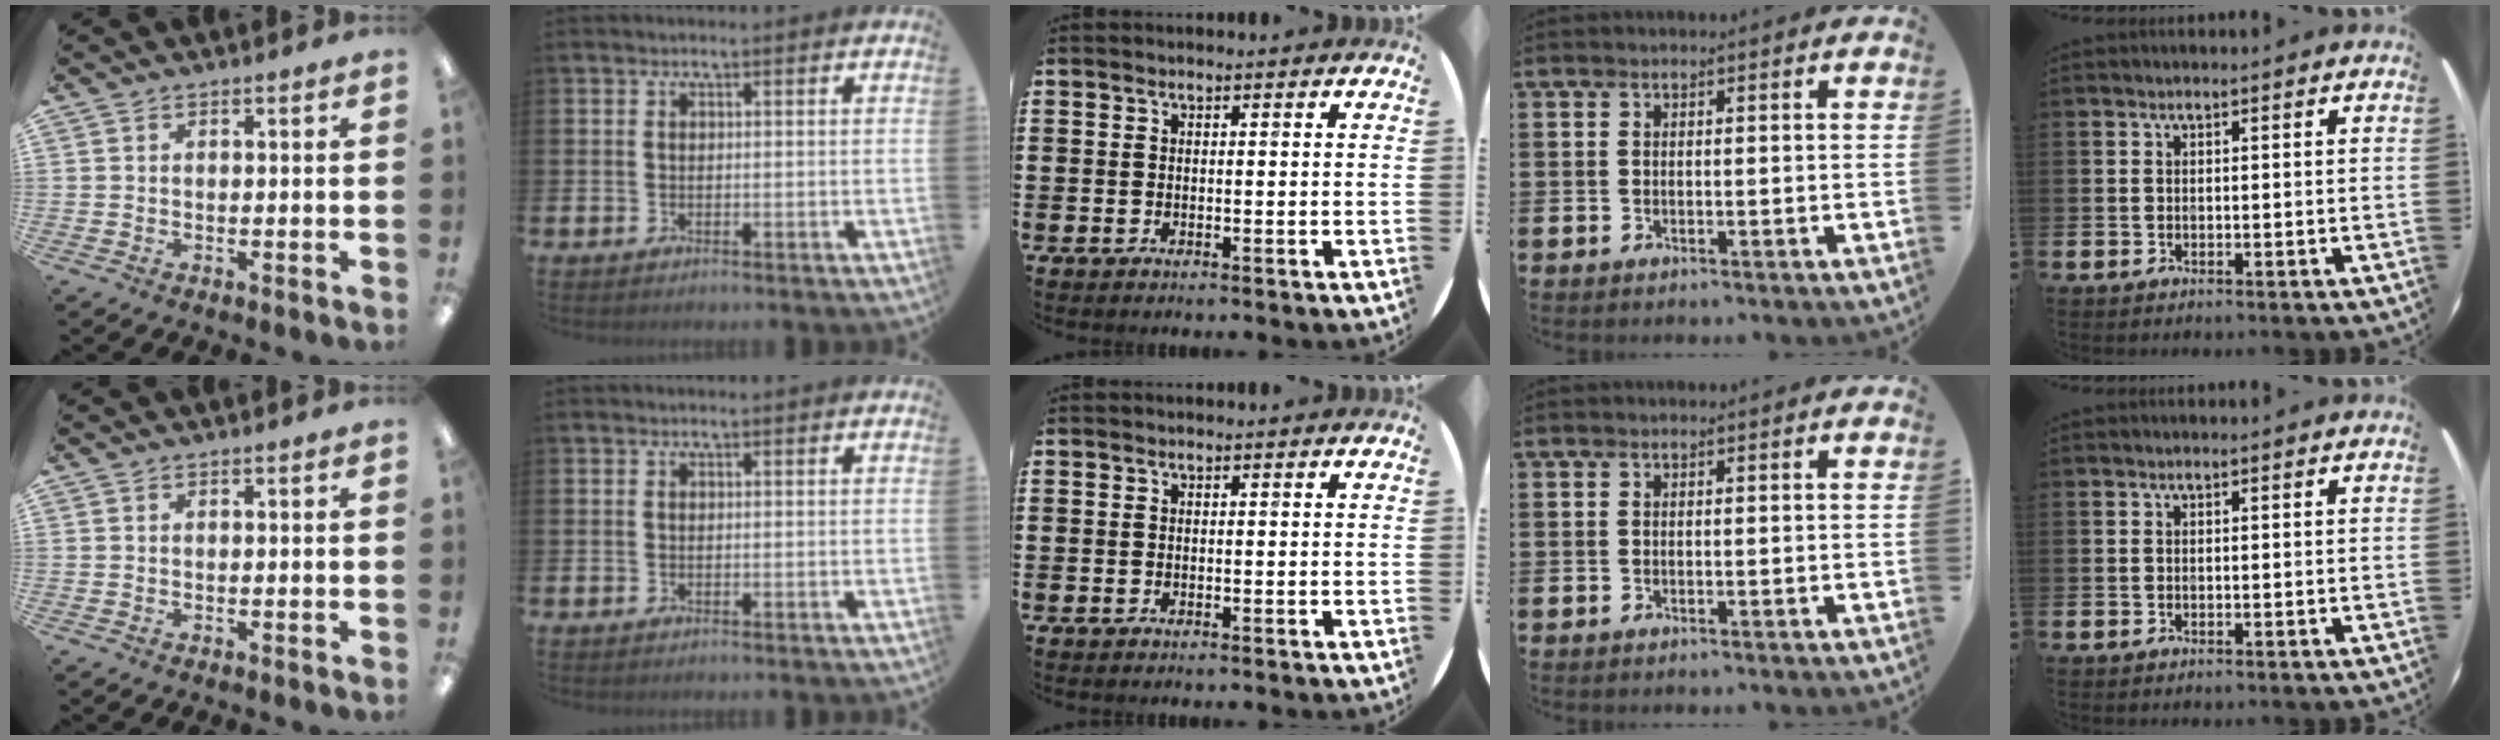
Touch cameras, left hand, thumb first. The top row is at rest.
{}